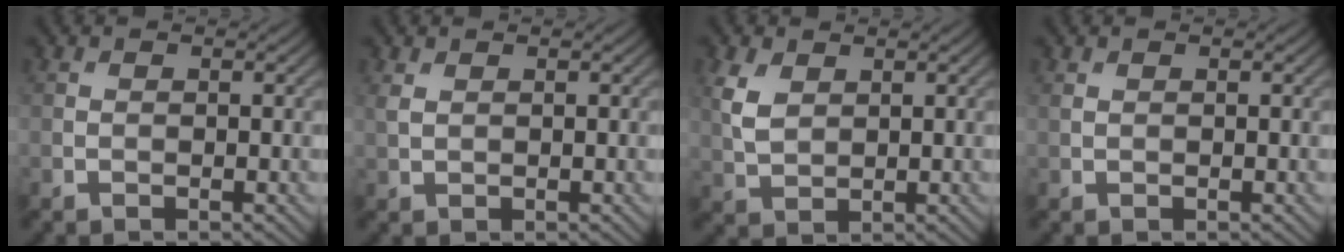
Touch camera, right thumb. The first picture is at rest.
{"total": 1.3, "force": [0.7, 0.7, 0.9], "torque": [-0.029, 0.002, 0.016]}
{"total": 4.1, "force": [1.6, 2.6, 2.7], "torque": [-0.078, 0.001, 0.035]}
{"total": 0.6, "force": [0.4, 0.3, 0.4], "torque": [-0.014, 0.001, 0.009]}